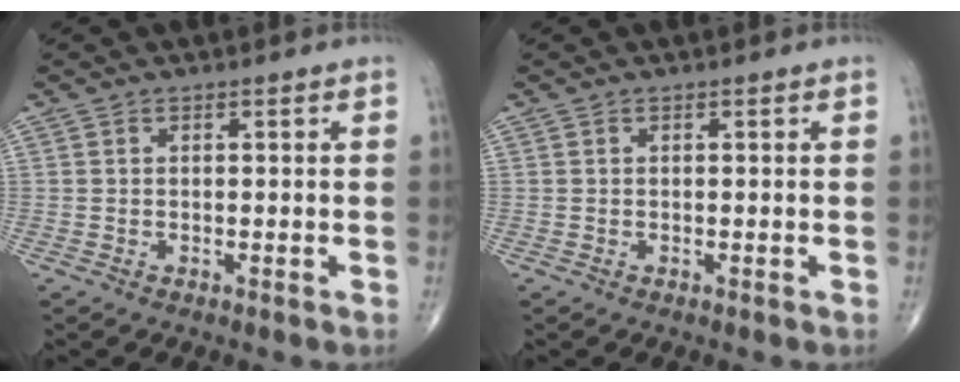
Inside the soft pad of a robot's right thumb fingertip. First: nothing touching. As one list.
[{"total": 0.0}]